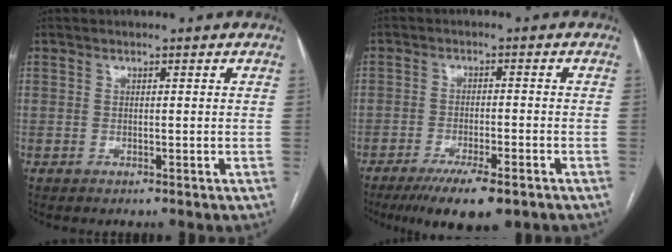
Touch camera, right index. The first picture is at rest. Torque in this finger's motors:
{"motor_torque": [0.37, -0.23, 0.14, 0.01]}